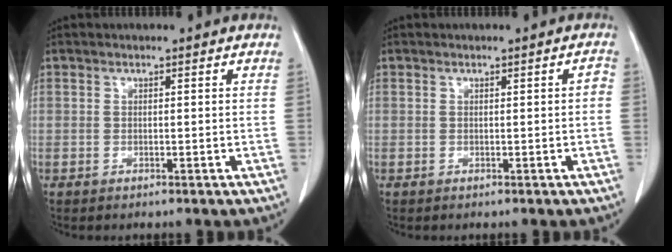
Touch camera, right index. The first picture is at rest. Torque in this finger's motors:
{"motor_torque": [0.12, 0.01, 0.06, 0.01]}